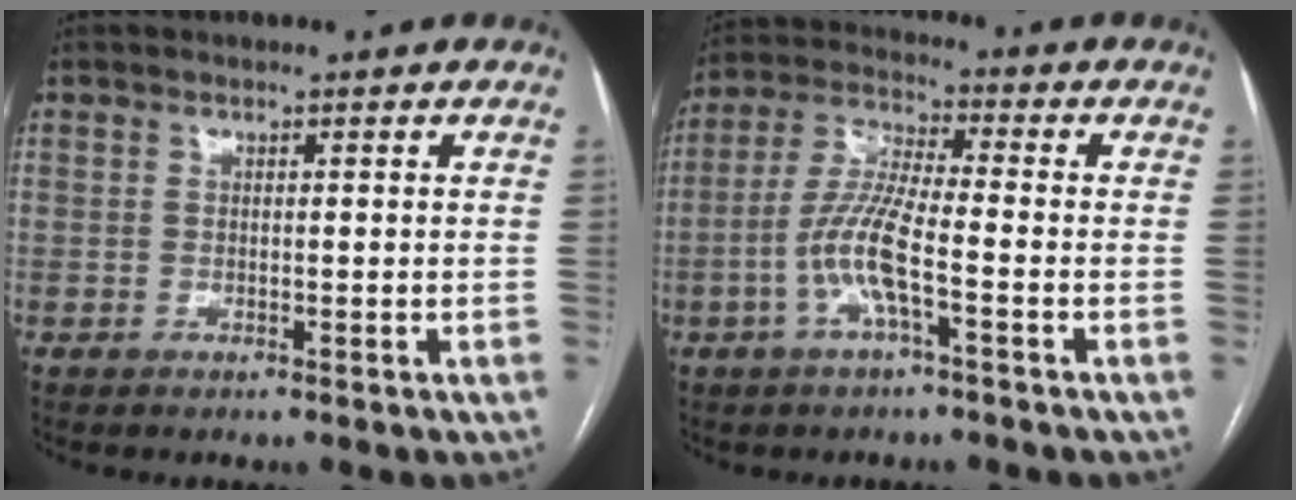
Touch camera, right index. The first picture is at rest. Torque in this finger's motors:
{"motor_torque": [1.03, -0.30, 0.47, 0.13]}